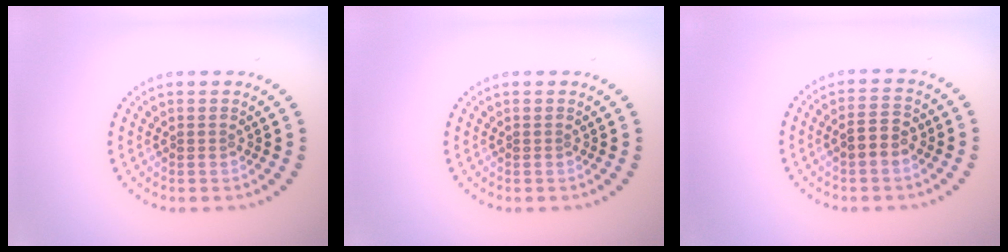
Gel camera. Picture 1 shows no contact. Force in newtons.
{"total": 0.0}
{"total": 2.3, "press": 2.2, "slide": 0.3}